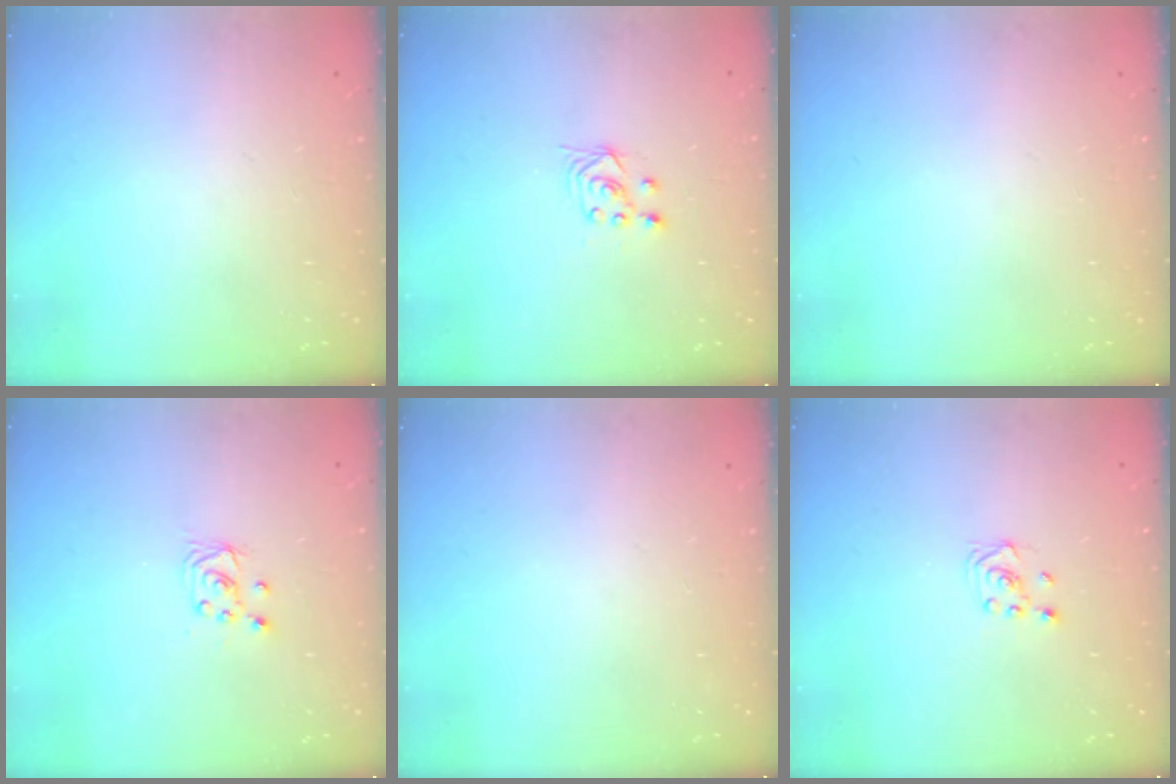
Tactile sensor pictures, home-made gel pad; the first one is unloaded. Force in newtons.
{"total": 2.8, "press": 2.4, "slide": 1.4}
{"total": 0.0}
{"total": 3.4, "press": 3.4, "slide": 0.3}
{"total": 0.0}
{"total": 2.3, "press": 2.2, "slide": 0.7}